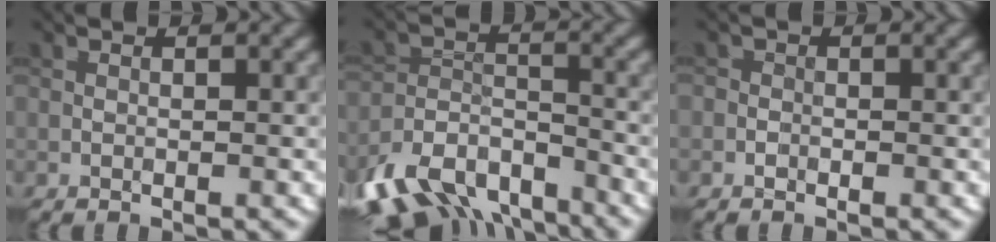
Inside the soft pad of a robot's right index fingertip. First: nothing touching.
{"total": 10.1, "force": [-7.9, 4.7, 4.1], "torque": [-0.080, -0.015, -0.136]}
{"total": 0.7, "force": [-0.4, 0.6, 0.1], "torque": [0.003, -0.002, -0.009]}